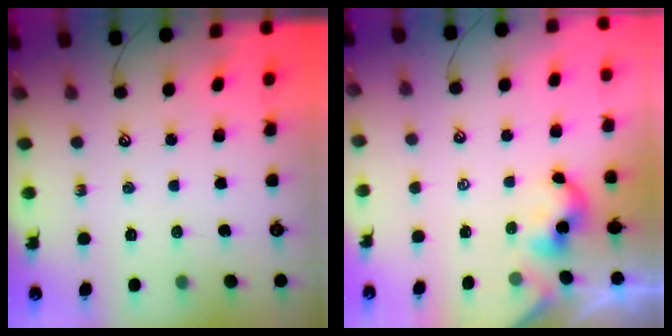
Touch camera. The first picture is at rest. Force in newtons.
{"total": 0.6, "press": 0.5, "slide": 0.2}